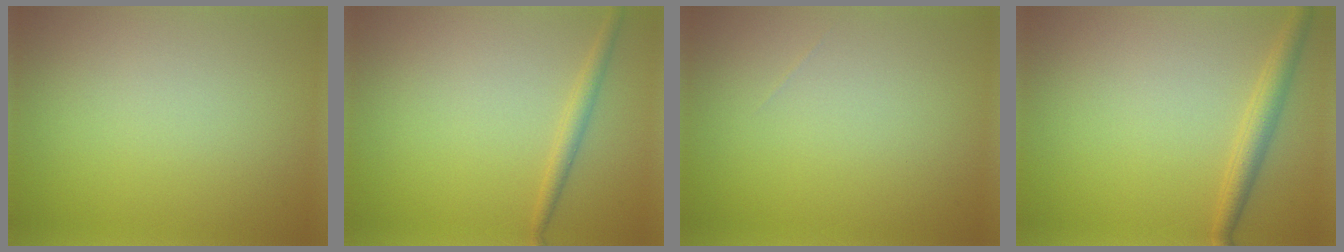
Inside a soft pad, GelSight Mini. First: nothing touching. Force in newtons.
{"total": 1.4, "press": 1.4, "slide": 0.1}
{"total": 0.0}
{"total": 2.3, "press": 2.3, "slide": 0.1}